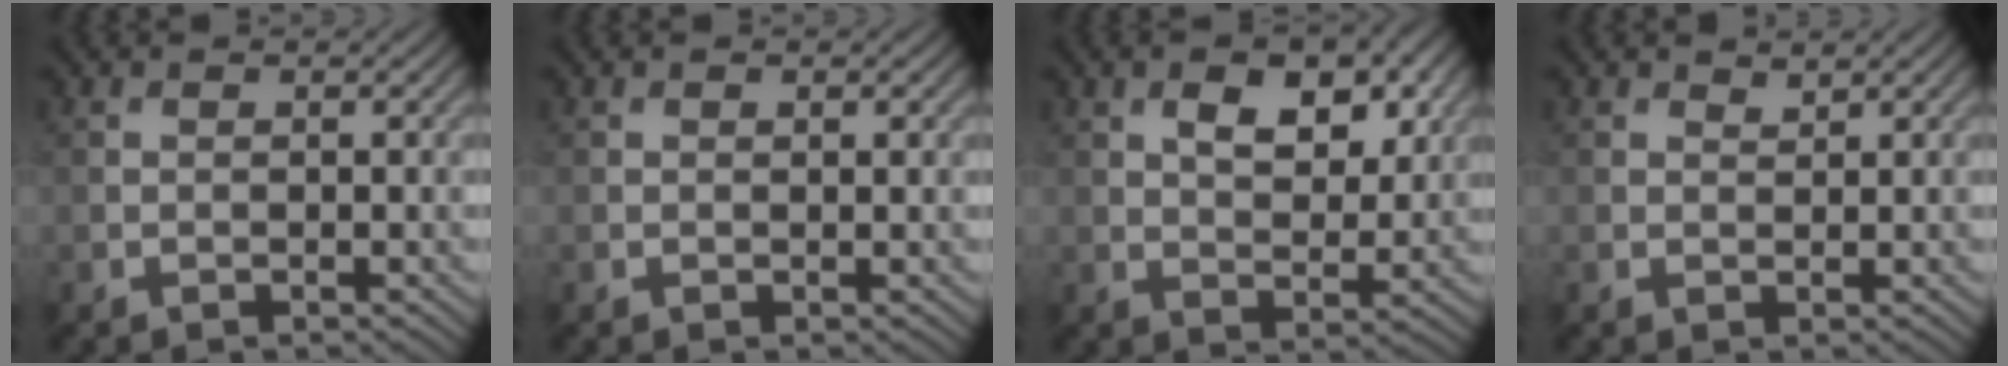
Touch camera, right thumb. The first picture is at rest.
{"total": 0.5, "force": [0.3, 0.2, 0.4], "torque": [-0.004, -0.003, 0.005]}
{"total": 7.0, "force": [2.8, 3.7, 5.2], "torque": [-0.081, -0.003, 0.046]}
{"total": 0.9, "force": [0.9, 0.1, 0.1], "torque": [-0.003, -0.005, 0.020]}